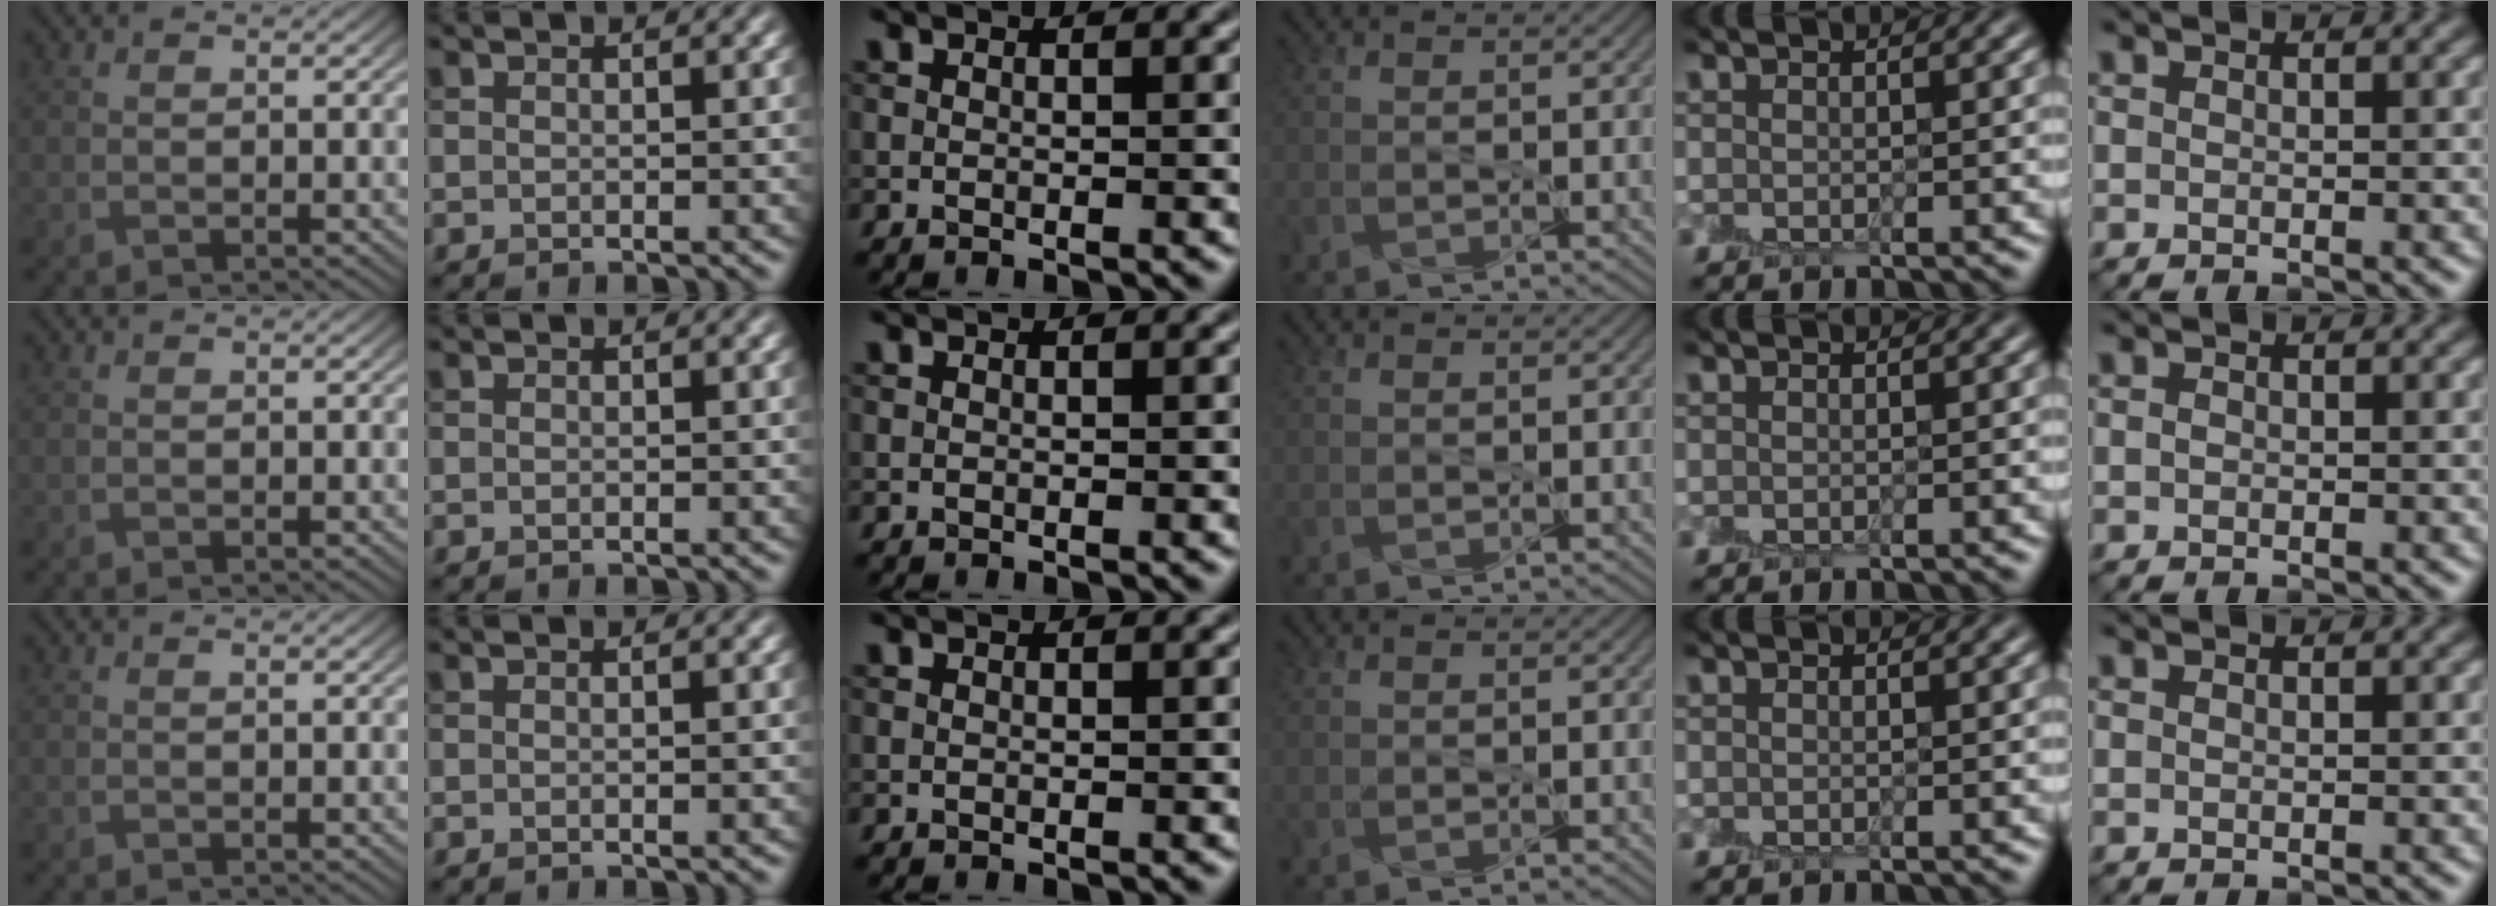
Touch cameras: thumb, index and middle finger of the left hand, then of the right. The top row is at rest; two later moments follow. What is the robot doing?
{"motion": "peel", "object": "small bumper sticker"}